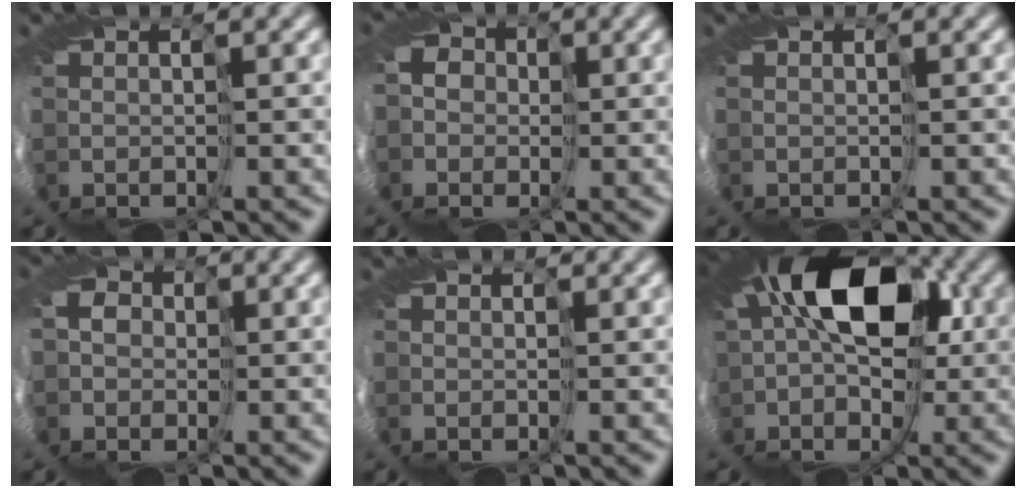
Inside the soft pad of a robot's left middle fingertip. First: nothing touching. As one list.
[{"total": 5.8, "force": [-1.5, 5.4, 1.5], "torque": [-0.044, 0.001, -0.056]}, {"total": 0.0}, {"total": 5.4, "force": [-1.2, 4.9, 1.9], "torque": [-0.040, 0.004, -0.053]}, {"total": 0.5, "force": [0.0, 0.5, 0.1], "torque": [-0.005, 0.003, -0.003]}, {"total": 11.1, "force": [2.3, 6.6, 8.6], "torque": [-0.118, 0.024, 0.014]}]